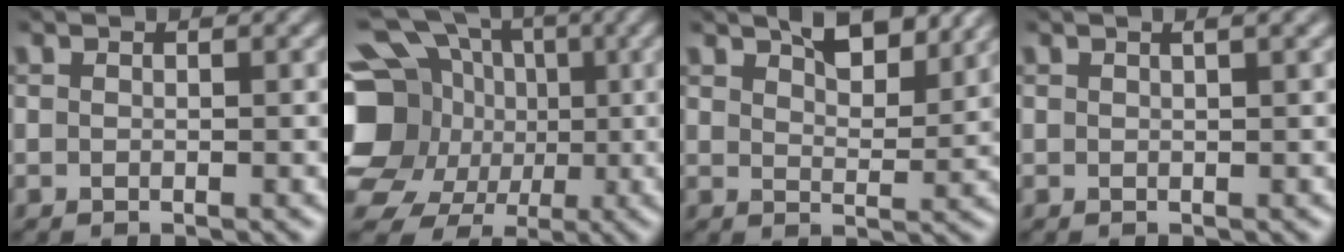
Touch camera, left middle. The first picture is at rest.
{"total": 17.2, "force": [-1.3, 15.5, 7.4], "torque": [-0.196, 0.004, -0.043]}
{"total": 5.0, "force": [3.6, 1.6, 3.1], "torque": [-0.041, 0.002, 0.049]}
{"total": 1.4, "force": [0.7, 0.2, 1.2], "torque": [-0.014, 0.004, 0.006]}